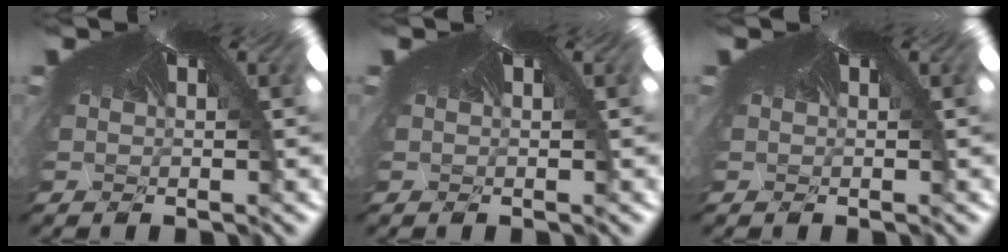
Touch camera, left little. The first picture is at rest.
{"total": 0.0}
{"total": 0.0}